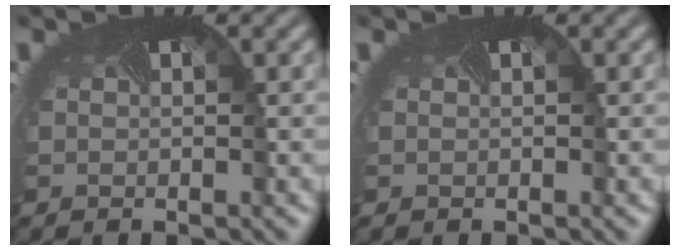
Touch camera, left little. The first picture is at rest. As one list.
[{"total": 0.0}]